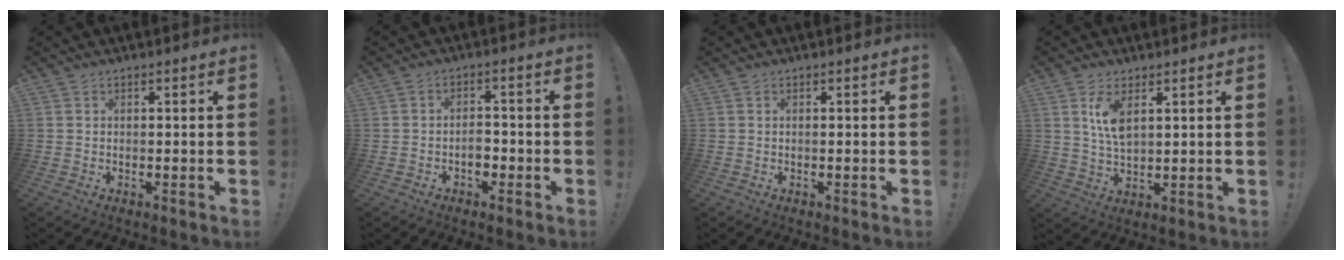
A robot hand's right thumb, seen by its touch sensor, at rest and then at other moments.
{"total": 4.1, "force": [-1.8, 2.7, 2.5], "torque": [-0.036, 0.004, -0.032]}
{"total": 0.0}
{"total": 7.2, "force": [3.2, 3.0, 5.8], "torque": [-0.103, -0.016, 0.052]}